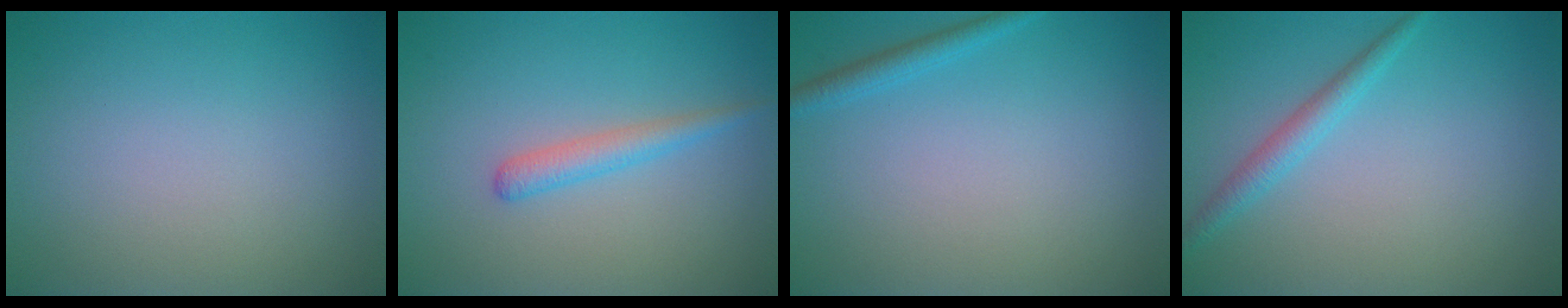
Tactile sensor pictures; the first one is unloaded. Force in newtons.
{"total": 1.9, "press": 1.9, "slide": 0.0}
{"total": 1.5, "press": 1.5, "slide": 0.1}
{"total": 1.9, "press": 1.9, "slide": 0.0}